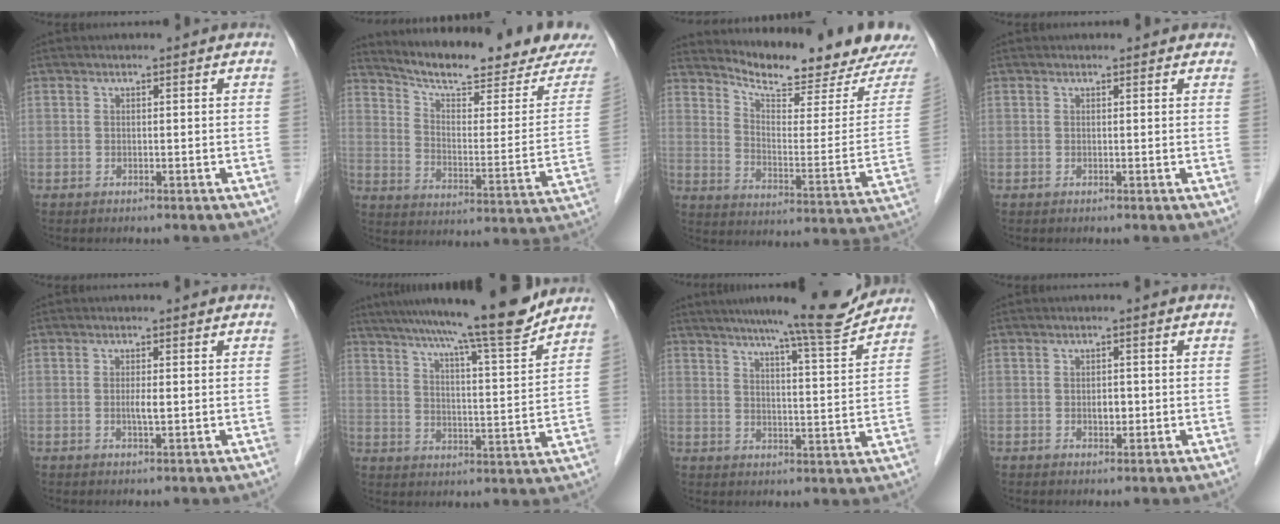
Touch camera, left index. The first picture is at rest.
{"total": 19.5, "force": [18.1, 1.3, 7.2], "torque": [-0.113, -0.058, 0.246]}
{"total": 16.9, "force": [16.3, 0.0, 4.4], "torque": [-0.079, -0.088, 0.218]}
{"total": 1.6, "force": [1.4, 0.7, 0.4], "torque": [-0.005, 0.005, 0.007]}
{"total": 1.5, "force": [-0.1, 0.1, 1.5], "torque": [-0.031, -0.002, -0.002]}
{"total": 16.5, "force": [14.2, -0.7, 8.4], "torque": [-0.129, -0.010, 0.203]}
{"total": 12.5, "force": [11.5, -0.4, 5.0], "torque": [-0.073, -0.015, 0.152]}
{"total": 1.6, "force": [-0.3, 1.0, 1.3], "torque": [-0.022, 0.001, -0.002]}